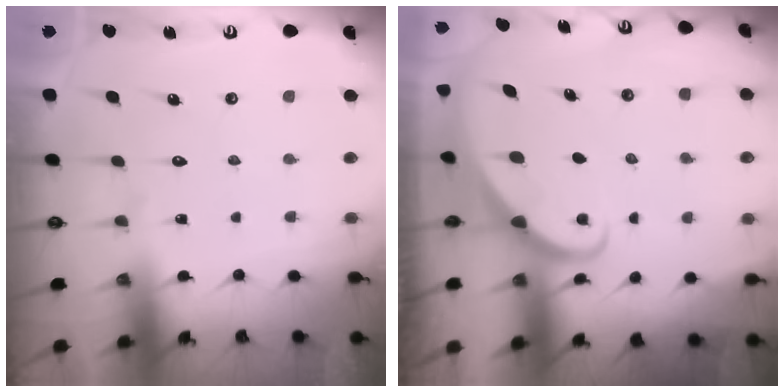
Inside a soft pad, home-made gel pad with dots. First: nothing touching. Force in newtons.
{"total": 2.0, "press": 2.0, "slide": 0.3}